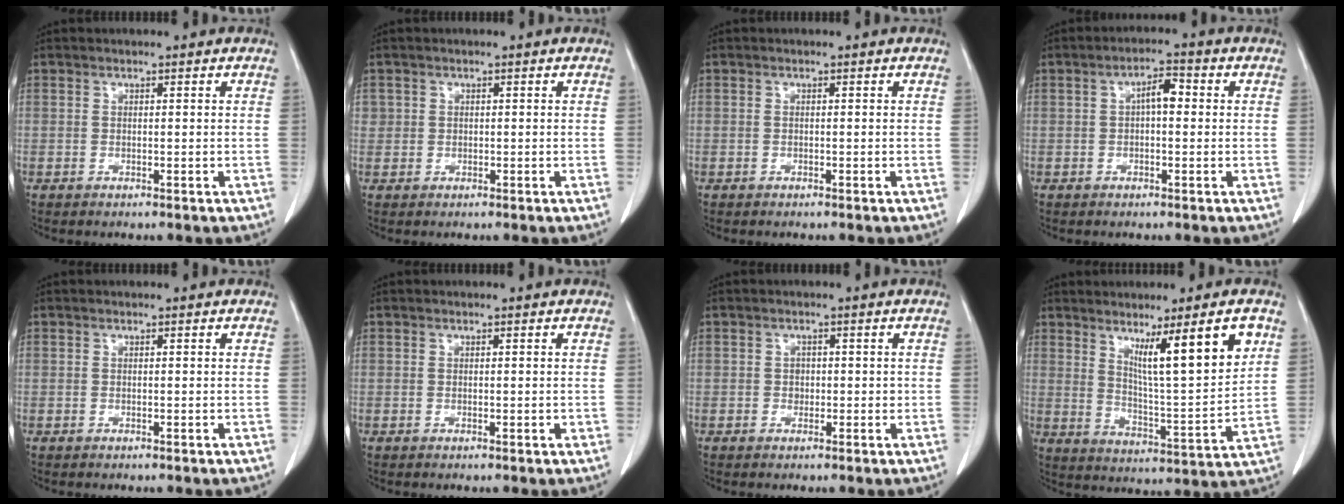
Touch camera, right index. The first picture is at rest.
{"total": 1.2, "force": [0.4, 1.2, 0.1], "torque": [0.015, 0.005, 0.006]}
{"total": 0.0}
{"total": 3.6, "force": [0.4, 1.3, 3.3], "torque": [-0.055, 0.015, 0.004]}
{"total": 0.0}
{"total": 0.5, "force": [0.0, 0.1, 0.5], "torque": [-0.015, -0.003, 0.002]}
{"total": 1.4, "force": [0.1, 1.2, 0.6], "torque": [-0.003, 0.005, 0.004]}
{"total": 12.5, "force": [6.2, 0.2, 10.8], "torque": [-0.174, -0.019, 0.105]}